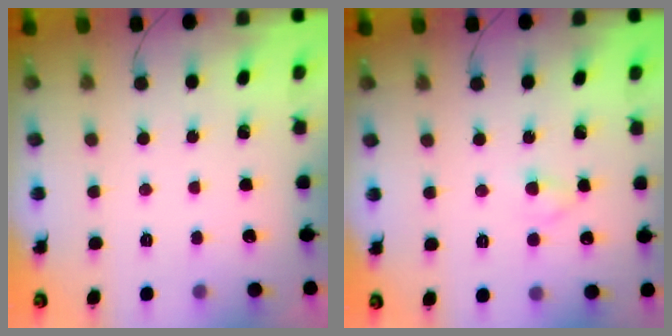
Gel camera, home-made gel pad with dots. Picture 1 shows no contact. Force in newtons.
{"total": 1.6, "press": 1.4, "slide": 0.9}